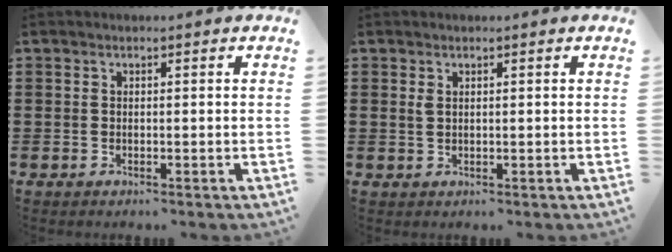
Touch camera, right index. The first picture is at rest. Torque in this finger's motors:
{"motor_torque": [0.63, 0.44, 0.14, 0.04]}